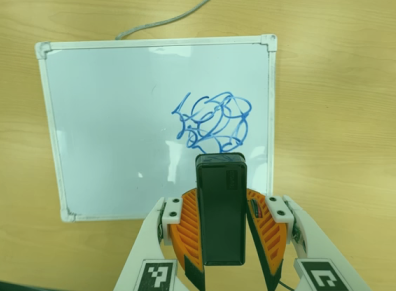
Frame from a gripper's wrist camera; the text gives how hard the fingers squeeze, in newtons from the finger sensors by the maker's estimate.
{"total": 6.4, "left": 6.1, "right": 6.7}